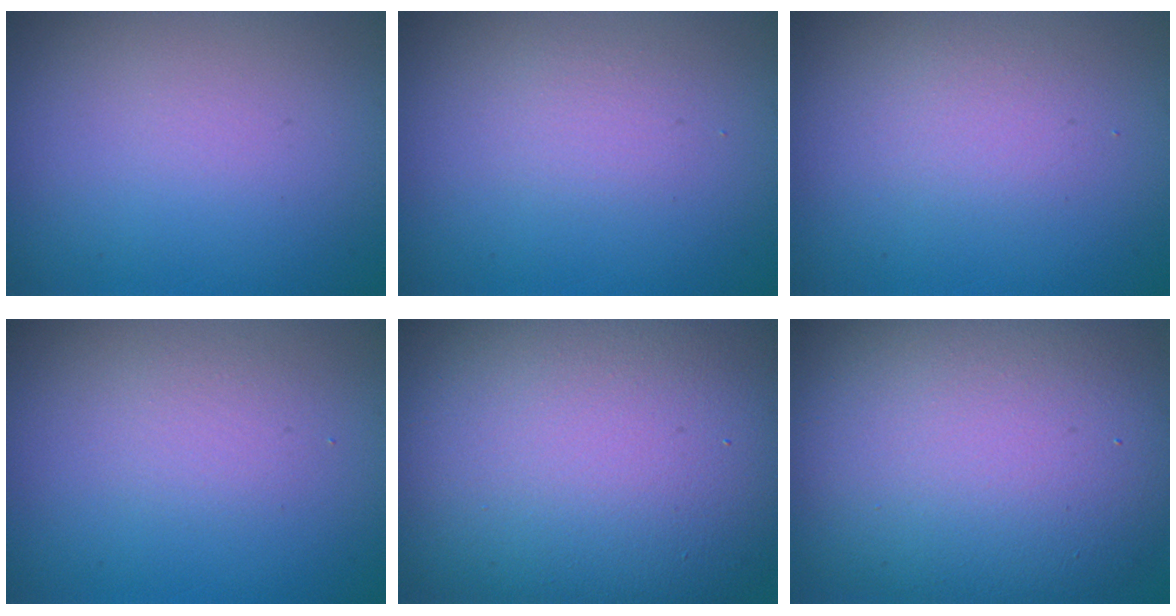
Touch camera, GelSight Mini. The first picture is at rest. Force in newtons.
{"total": 1.1, "press": 1.1, "slide": 0.1}
{"total": 1.6, "press": 1.6, "slide": 0.1}
{"total": 1.4, "press": 1.4, "slide": 0.1}
{"total": 18.4, "press": 18.4, "slide": 0.8}
{"total": 15.0, "press": 15.0, "slide": 0.5}